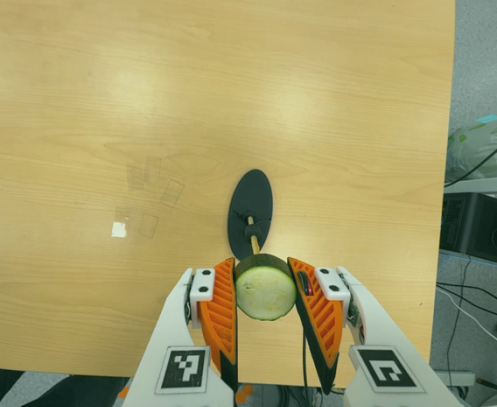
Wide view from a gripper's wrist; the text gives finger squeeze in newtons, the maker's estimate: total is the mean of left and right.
{"total": 12.0, "left": 12.4, "right": 11.7}